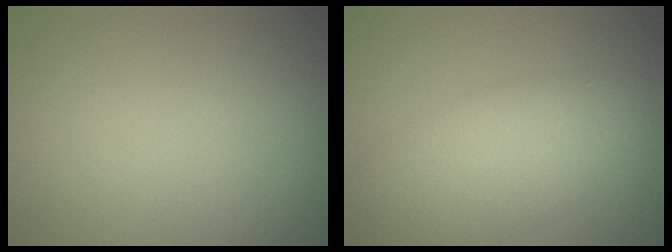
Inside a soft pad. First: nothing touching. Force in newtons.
{"total": 6.6, "press": 6.6, "slide": 0.4}